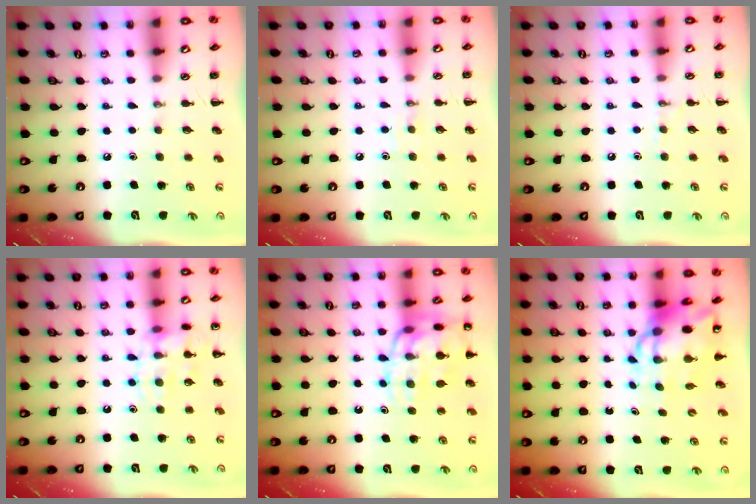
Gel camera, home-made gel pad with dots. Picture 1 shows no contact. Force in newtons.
{"total": 3.2, "press": 3.1, "slide": 1.0}
{"total": 5.0, "press": 4.9, "slide": 1.2}
{"total": 12.5, "press": 12.5, "slide": 0.9}
{"total": 17.0, "press": 16.9, "slide": 1.9}
{"total": 10.6, "press": 10.2, "slide": 2.9}